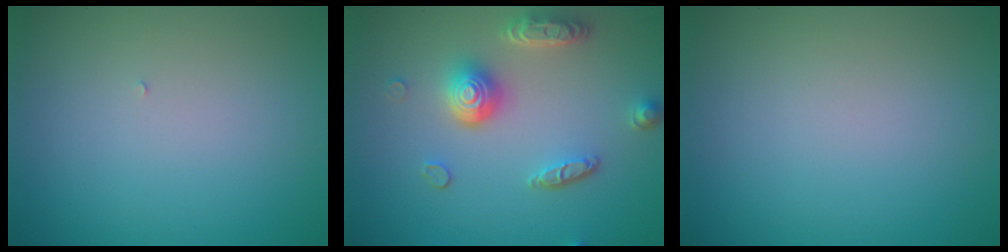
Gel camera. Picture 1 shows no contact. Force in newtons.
{"total": 4.7, "press": 3.6, "slide": 2.9}
{"total": 0.0}